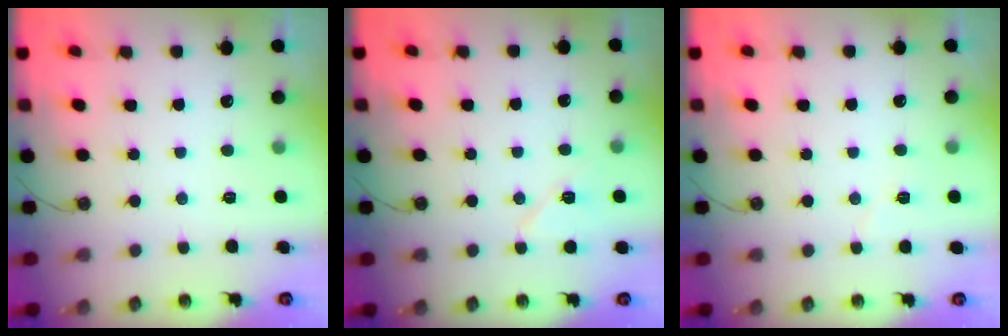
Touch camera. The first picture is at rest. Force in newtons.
{"total": 7.3, "press": 7.2, "slide": 1.2}
{"total": 3.2, "press": 3.0, "slide": 1.0}